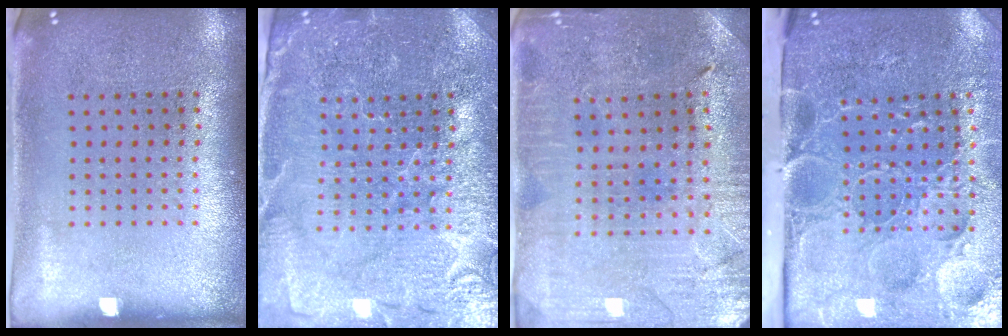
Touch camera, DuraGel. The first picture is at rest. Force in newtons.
{"total": 4.0, "press": 3.8, "slide": 1.3}
{"total": 1.0, "press": 0.9, "slide": 0.2}
{"total": 5.3, "press": 4.2, "slide": 3.2}